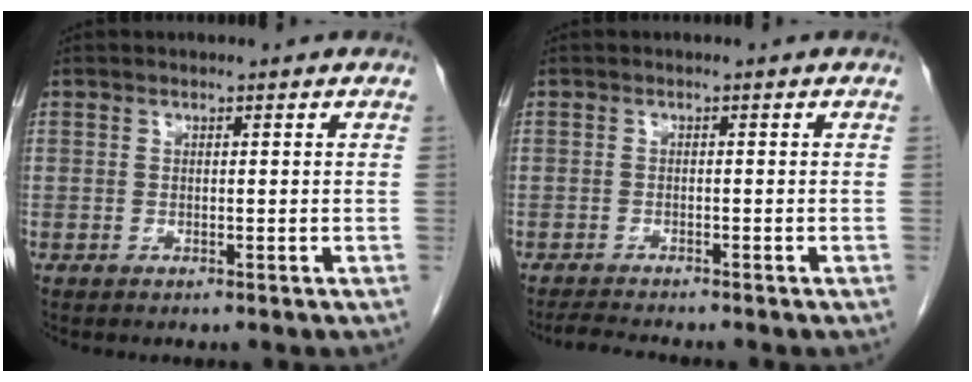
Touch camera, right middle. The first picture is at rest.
{"total": 3.0, "force": [-2.8, -0.3, 0.9], "torque": [-0.024, -0.016, -0.047]}